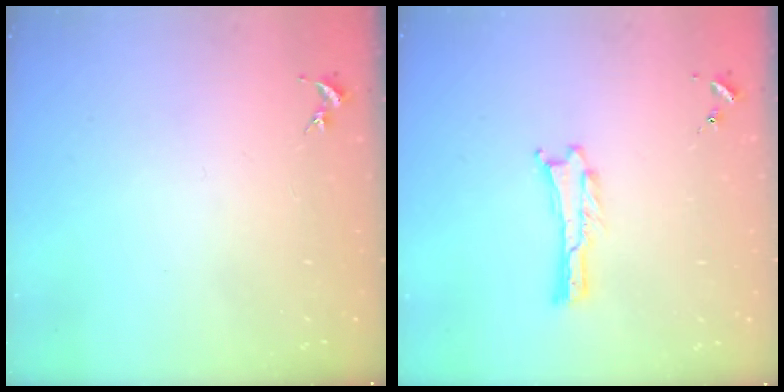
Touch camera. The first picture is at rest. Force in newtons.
{"total": 0.0}